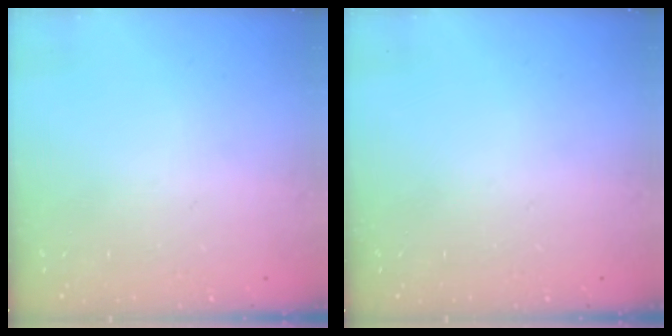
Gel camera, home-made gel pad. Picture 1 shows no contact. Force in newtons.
{"total": 0.0}